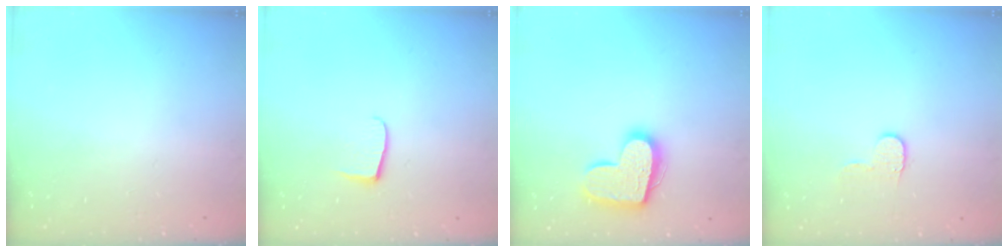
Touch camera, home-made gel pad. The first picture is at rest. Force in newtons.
{"total": 6.0, "press": 5.9, "slide": 0.7}
{"total": 16.4, "press": 16.4, "slide": 1.2}
{"total": 5.8, "press": 5.8, "slide": 0.5}